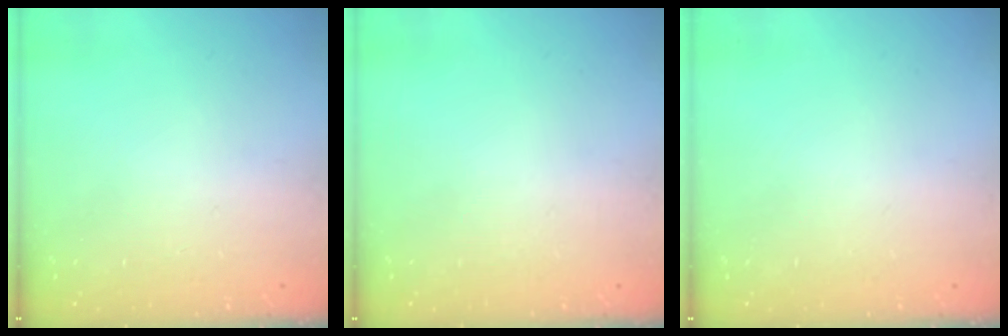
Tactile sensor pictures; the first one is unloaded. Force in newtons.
{"total": 0.0}
{"total": 0.0}